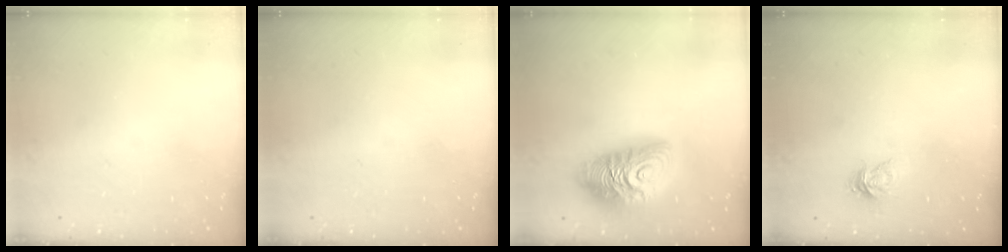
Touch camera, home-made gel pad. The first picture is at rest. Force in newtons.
{"total": 0.0}
{"total": 16.6, "press": 16.5, "slide": 1.6}
{"total": 3.1, "press": 3.1, "slide": 0.1}